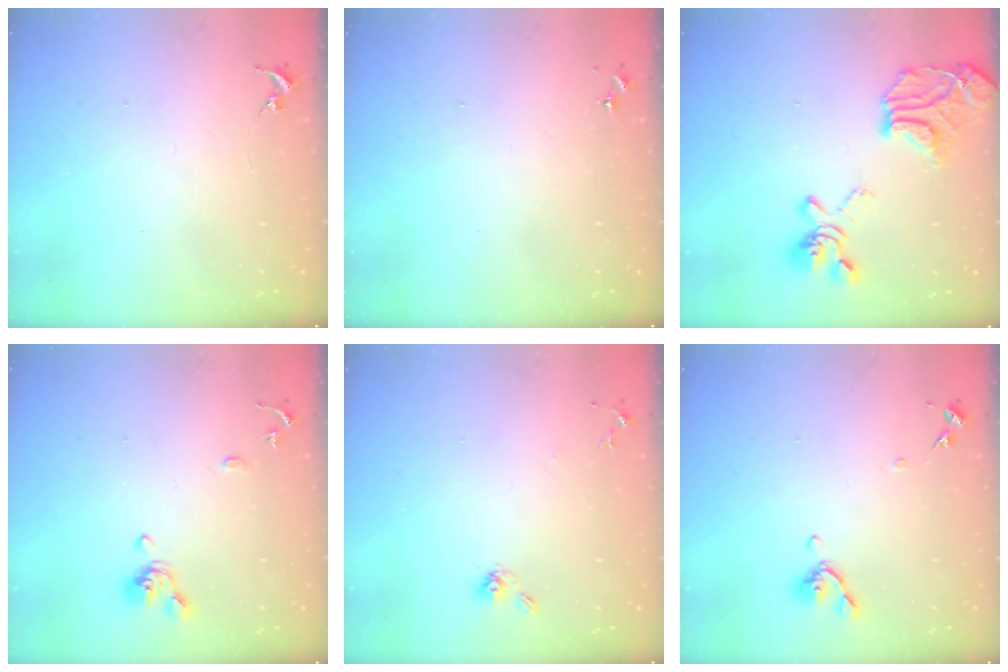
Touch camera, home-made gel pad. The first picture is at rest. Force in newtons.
{"total": 0.0}
{"total": 20.9, "press": 20.8, "slide": 2.0}
{"total": 9.8, "press": 9.7, "slide": 1.4}
{"total": 6.5, "press": 6.4, "slide": 1.5}
{"total": 7.9, "press": 7.8, "slide": 1.5}